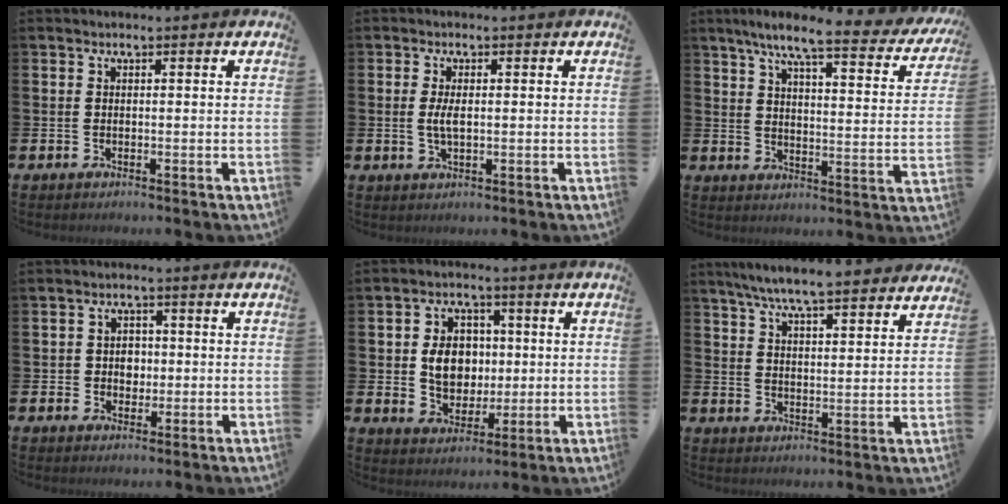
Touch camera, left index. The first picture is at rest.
{"total": 2.9, "force": [0.1, 1.1, 2.6], "torque": [-0.052, 0.004, 0.001]}
{"total": 7.9, "force": [6.3, 0.8, 4.7], "torque": [-0.099, -0.040, 0.099]}
{"total": 3.2, "force": [0.3, 2.9, 1.4], "torque": [-0.020, 0.005, -0.004]}
{"total": 6.8, "force": [1.0, 5.5, 3.9], "torque": [-0.085, 0.018, 0.015]}
{"total": 7.5, "force": [7.1, 0.5, 2.4], "torque": [-0.063, -0.038, 0.126]}